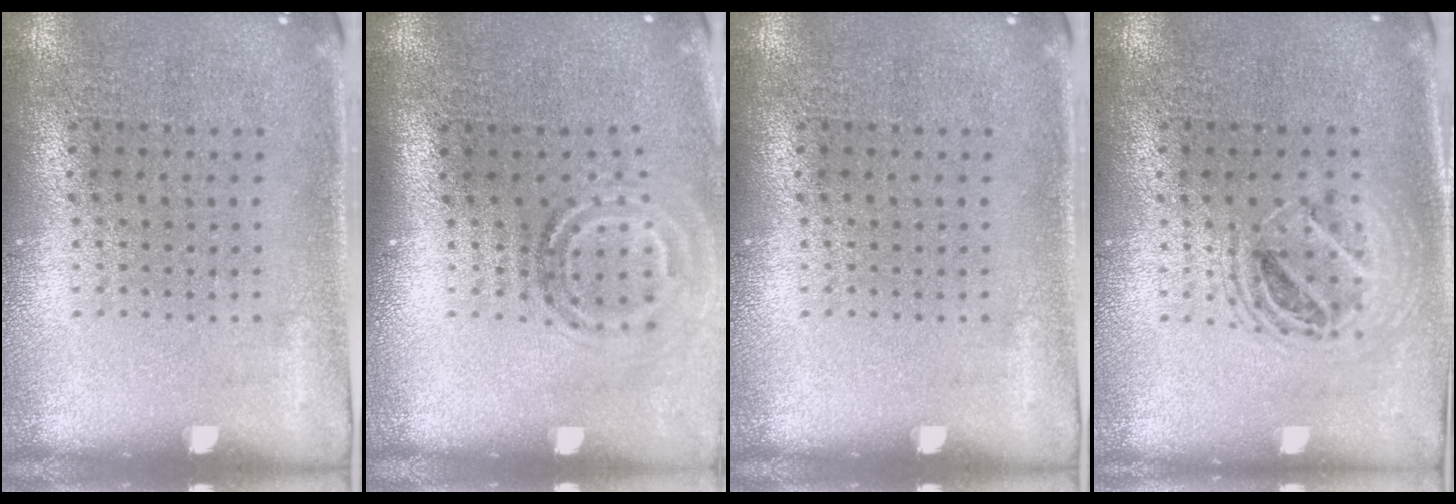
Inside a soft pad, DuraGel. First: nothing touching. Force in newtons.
{"total": 1.9, "press": 1.2, "slide": 1.5}
{"total": 0.0}
{"total": 1.5, "press": 1.4, "slide": 0.7}